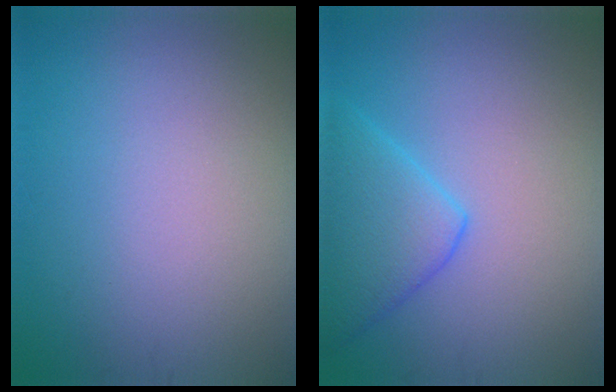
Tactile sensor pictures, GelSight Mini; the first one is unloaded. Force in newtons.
{"total": 5.0, "press": 5.0, "slide": 0.4}